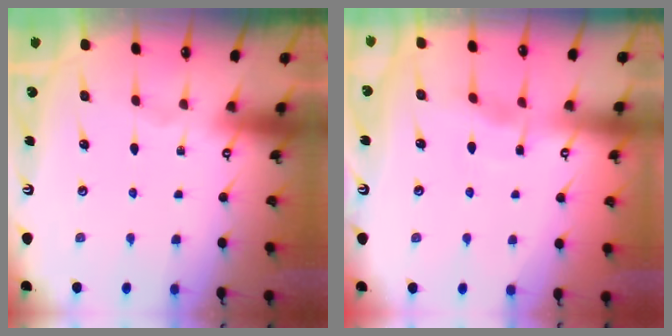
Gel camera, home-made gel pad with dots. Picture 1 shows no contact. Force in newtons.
{"total": 2.9, "press": 2.9, "slide": 0.4}